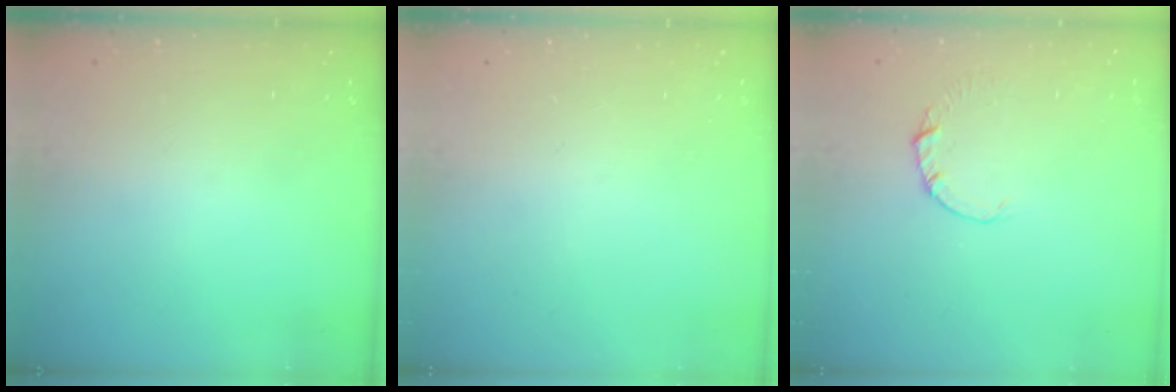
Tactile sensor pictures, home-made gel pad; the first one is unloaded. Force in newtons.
{"total": 0.0}
{"total": 0.5, "press": 0.5, "slide": 0.1}